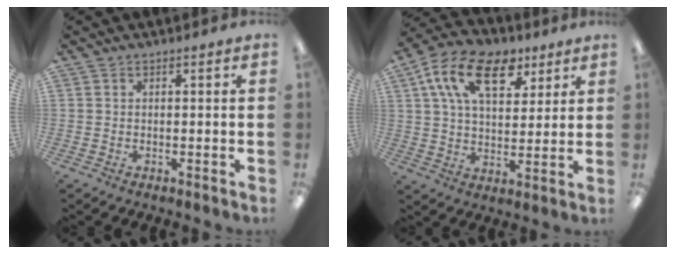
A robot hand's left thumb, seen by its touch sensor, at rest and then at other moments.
{"total": 17.2, "force": [8.5, 10.0, 11.2], "torque": [-0.184, -0.018, 0.151]}